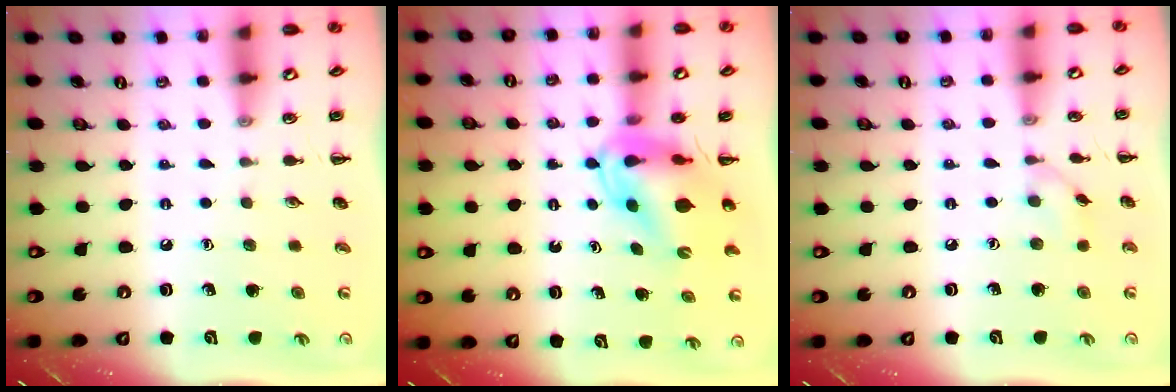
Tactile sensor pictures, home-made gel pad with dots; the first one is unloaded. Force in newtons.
{"total": 9.0, "press": 8.5, "slide": 2.9}
{"total": 4.3, "press": 3.9, "slide": 1.8}